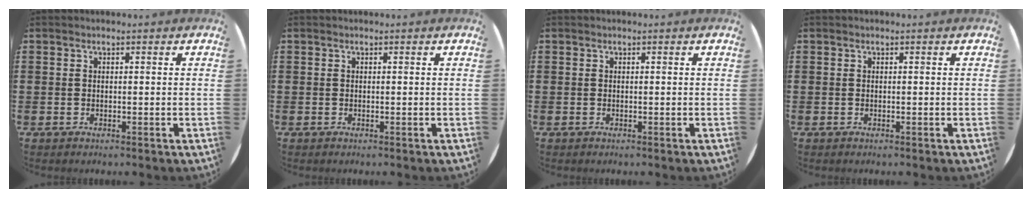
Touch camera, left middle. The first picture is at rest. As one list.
[{"total": 0.0}, {"total": 0.0}, {"total": 0.0}]